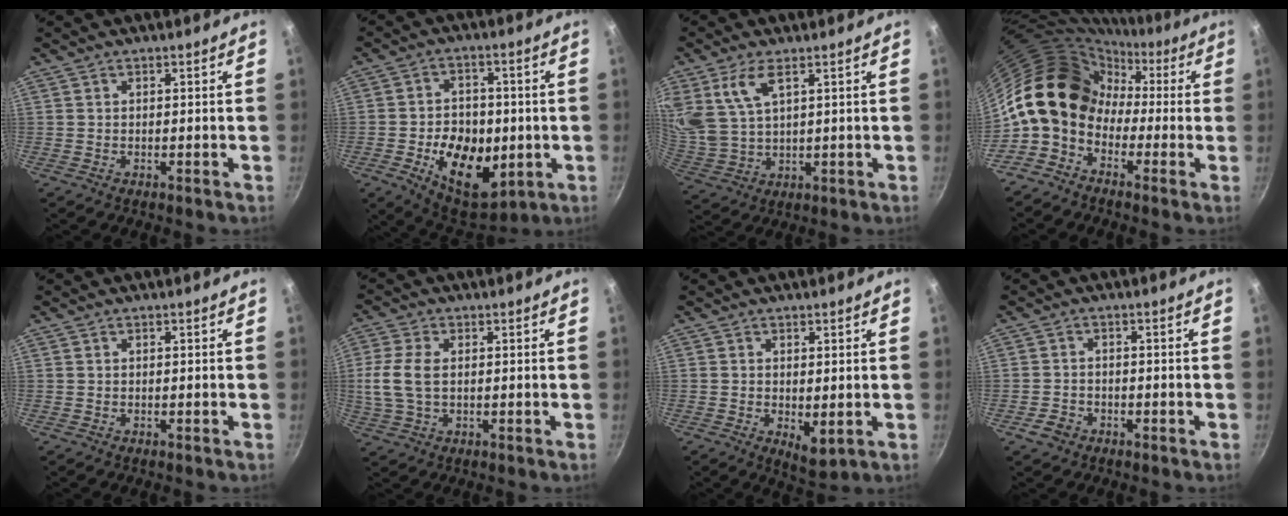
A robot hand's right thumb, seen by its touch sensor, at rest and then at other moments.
{"total": 16.4, "force": [-3.3, 10.9, 11.8], "torque": [-0.139, 0.003, -0.039]}
{"total": 8.9, "force": [4.2, 4.4, 6.5], "torque": [-0.128, -0.023, 0.098]}
{"total": 14.7, "force": [-1.3, 11.7, 8.8], "torque": [-0.112, 0.045, -0.045]}
{"total": 0.0}
{"total": 8.0, "force": [0.5, 4.9, 6.3], "torque": [-0.140, 0.006, 0.007]}
{"total": 4.5, "force": [-0.1, 2.3, 3.8], "torque": [-0.053, -0.017, 0.004]}
{"total": 3.1, "force": [-1.8, 2.2, 1.1], "torque": [-0.019, 0.022, -0.030]}